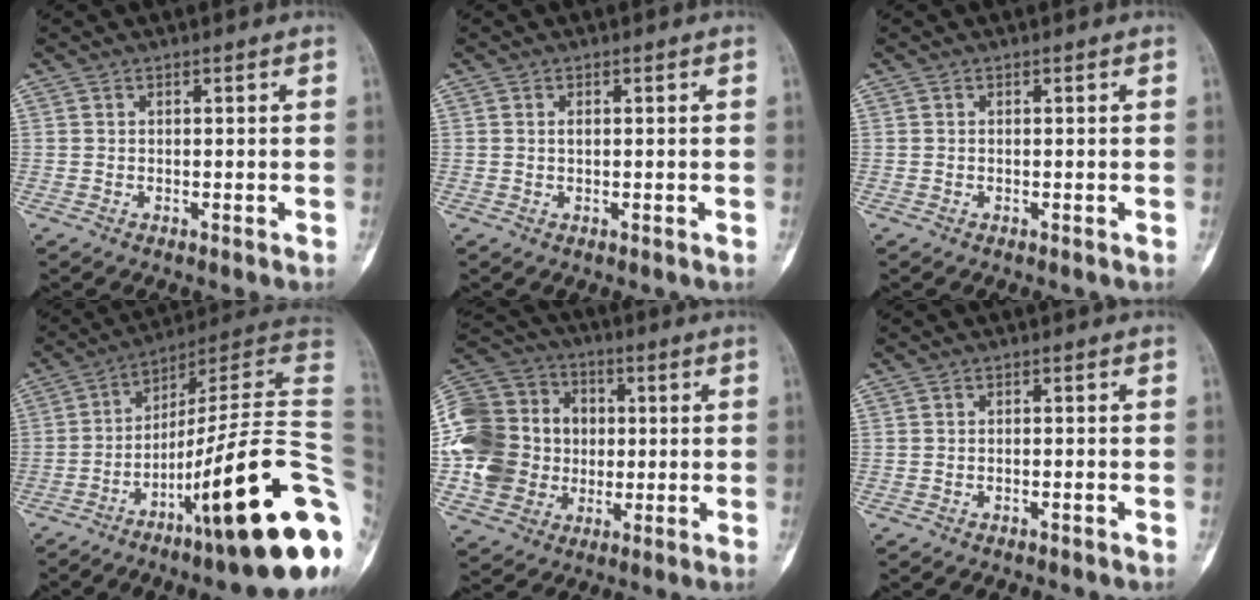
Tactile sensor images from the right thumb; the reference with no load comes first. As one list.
[{"total": 0.7, "force": [0.2, 0.3, 0.6], "torque": [-0.008, 0.003, 0.002]}, {"total": 0.0}, {"total": 28.9, "force": [-8.1, 4.8, 27.3], "torque": [-0.325, 0.051, -0.124]}, {"total": 21.3, "force": [-0.5, 18.3, 10.9], "torque": [-0.214, 0.034, 0.001]}, {"total": 0.8, "force": [-0.6, 0.2, 0.5], "torque": [-0.018, 0.010, -0.007]}]